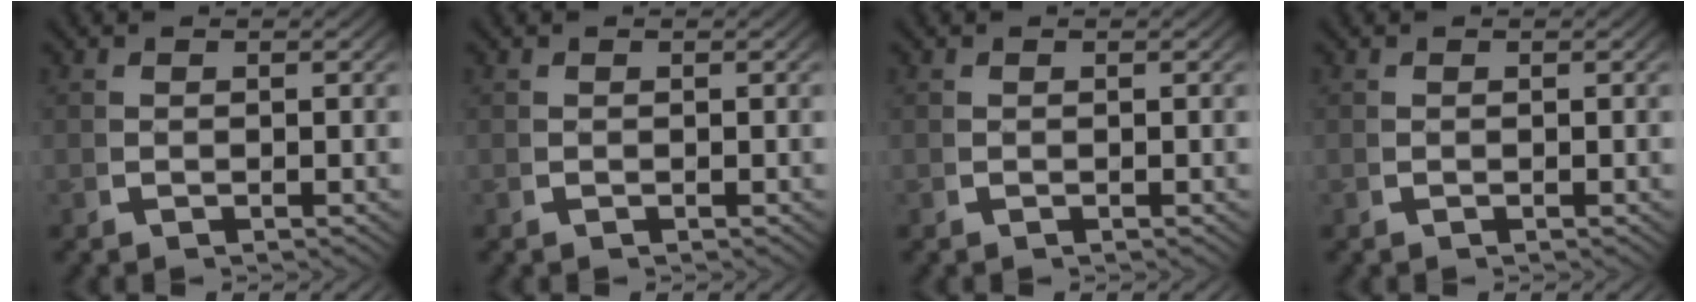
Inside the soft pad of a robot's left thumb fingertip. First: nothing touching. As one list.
[{"total": 0.0}, {"total": 0.0}, {"total": 0.0}]